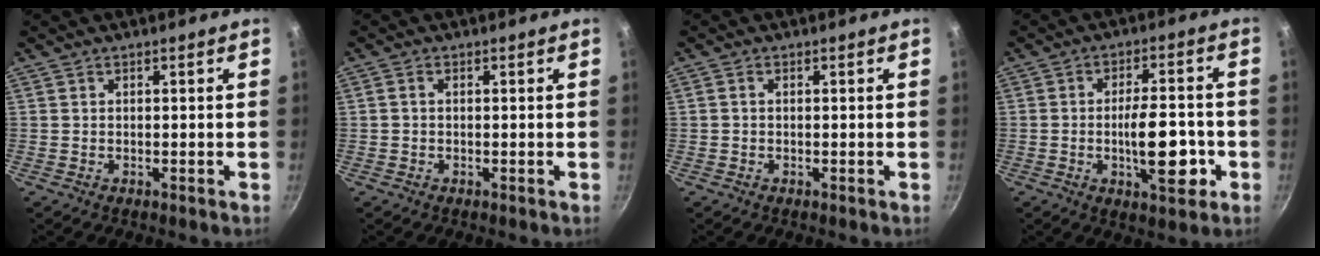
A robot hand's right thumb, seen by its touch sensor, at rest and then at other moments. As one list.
[{"total": 0.9, "force": [0.0, 0.7, 0.6], "torque": [-0.012, 0.006, -0.001]}, {"total": 0.7, "force": [0.0, 0.5, 0.5], "torque": [-0.008, 0.005, -0.001]}, {"total": 11.5, "force": [-2.9, 4.4, 10.2], "torque": [-0.132, 0.016, -0.043]}]